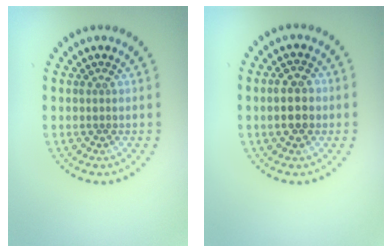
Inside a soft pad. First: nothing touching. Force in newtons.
{"total": 3.0, "press": 3.0, "slide": 0.3}